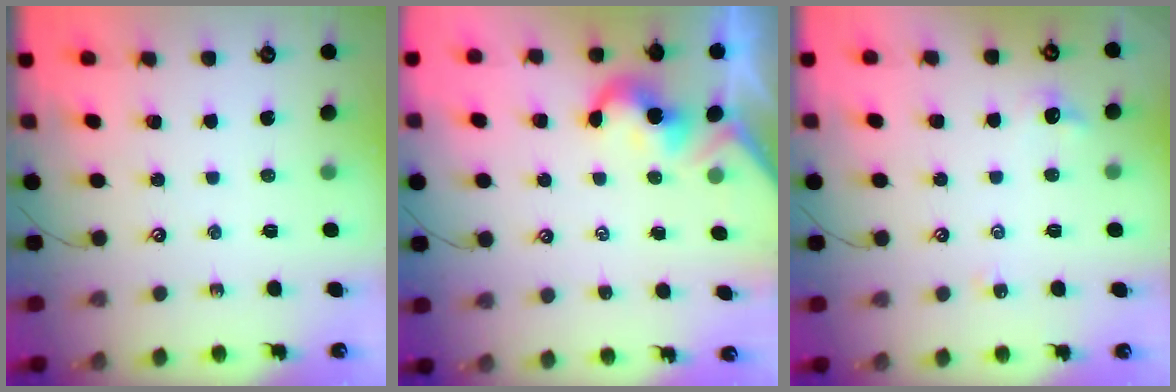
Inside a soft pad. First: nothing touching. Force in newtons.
{"total": 1.8, "press": 1.8, "slide": 0.2}
{"total": 1.6, "press": 1.5, "slide": 0.5}